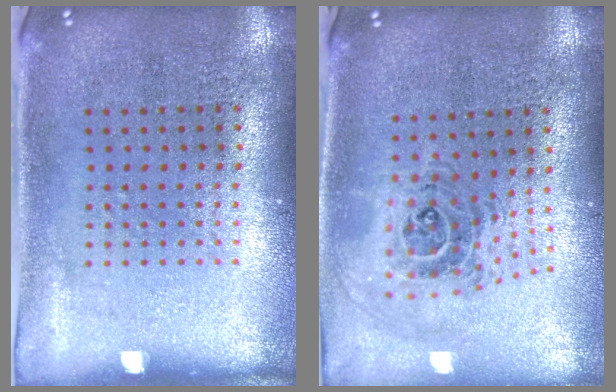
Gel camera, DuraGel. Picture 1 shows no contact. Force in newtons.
{"total": 1.2, "press": 1.1, "slide": 0.5}